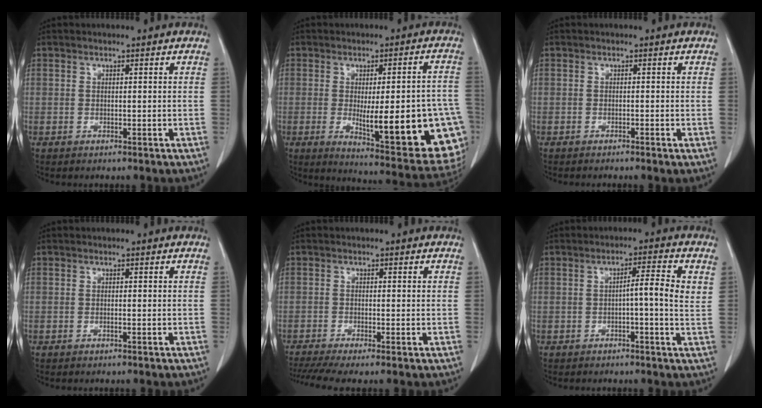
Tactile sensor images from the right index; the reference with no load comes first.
{"total": 21.9, "force": [-5.3, 4.6, 20.8], "torque": [-0.171, -0.001, -0.046]}
{"total": 0.8, "force": [-0.6, -0.2, 0.5], "torque": [-0.010, 0.001, -0.011]}
{"total": 0.0}
{"total": 5.5, "force": [-3.9, 0.3, 3.9], "torque": [-0.071, -0.008, -0.068]}
{"total": 4.9, "force": [0.5, 0.0, 4.9], "torque": [-0.075, 0.009, 0.005]}